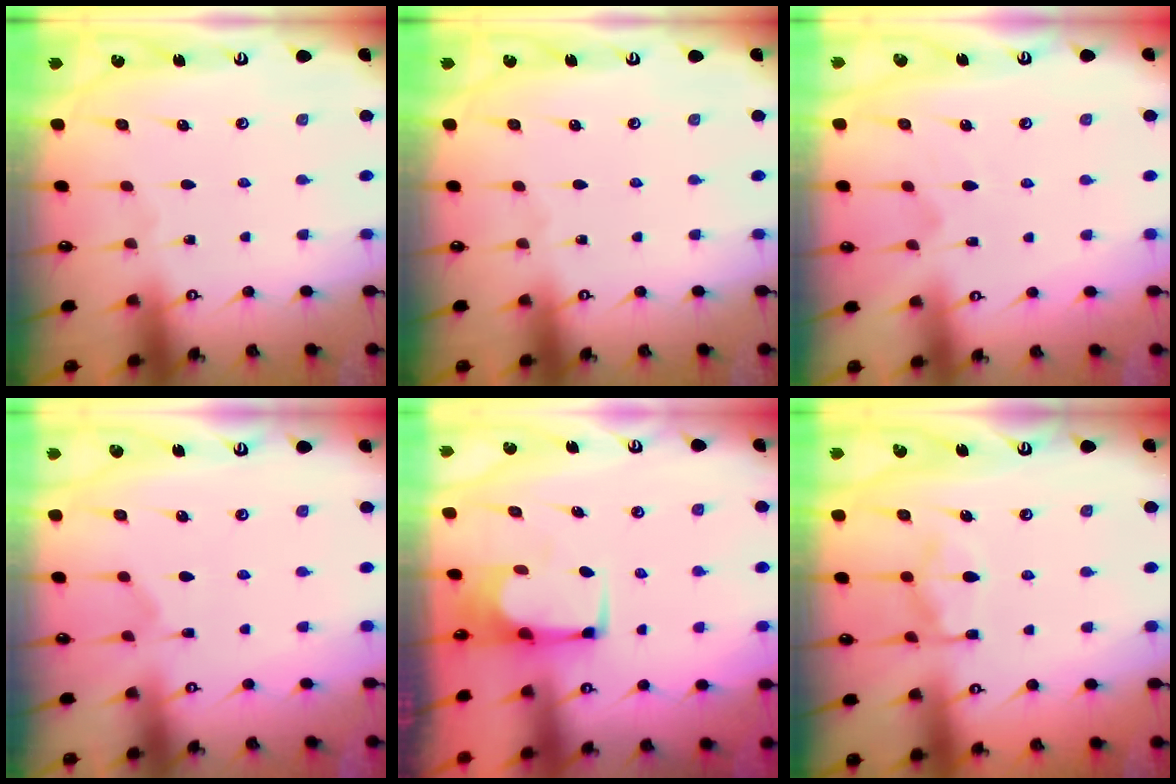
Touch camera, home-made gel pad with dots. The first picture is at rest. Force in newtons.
{"total": 0.0}
{"total": 2.4, "press": 2.2, "slide": 1.1}
{"total": 2.3, "press": 1.9, "slide": 1.3}
{"total": 1.6, "press": 1.6, "slide": 0.3}
{"total": 11.2, "press": 11.2, "slide": 1.2}